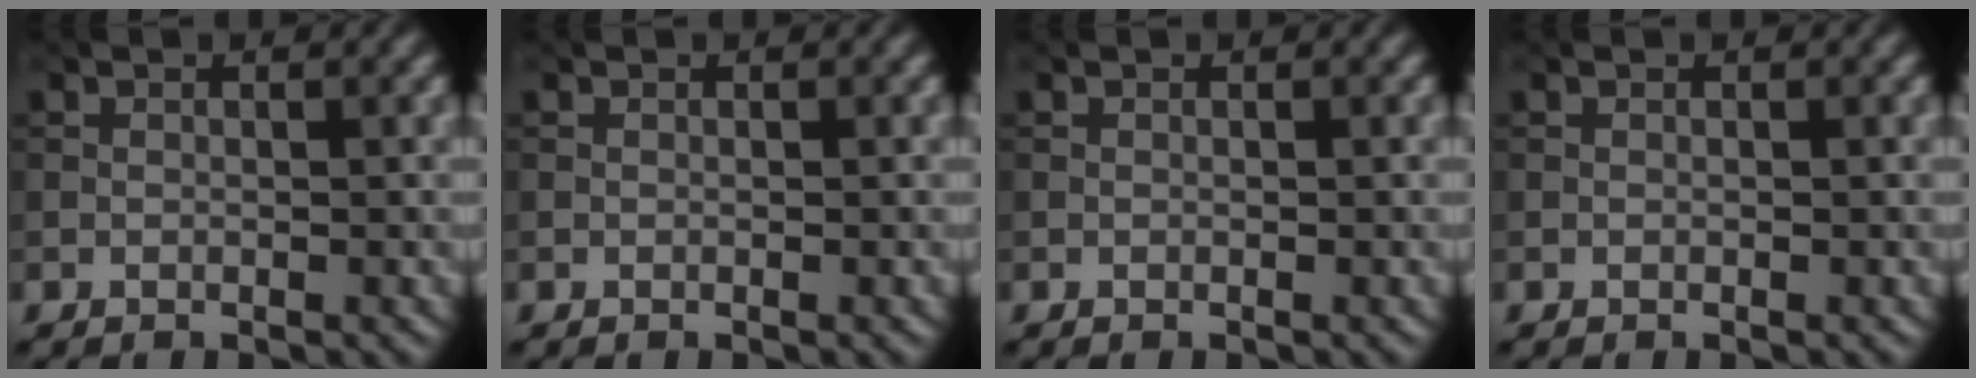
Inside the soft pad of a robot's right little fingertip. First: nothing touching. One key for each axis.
{"total": 0.0}
{"total": 0.0}
{"total": 0.0}